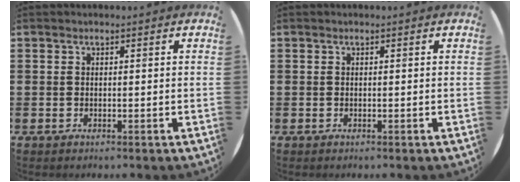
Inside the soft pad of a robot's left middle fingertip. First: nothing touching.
{"total": 0.0}